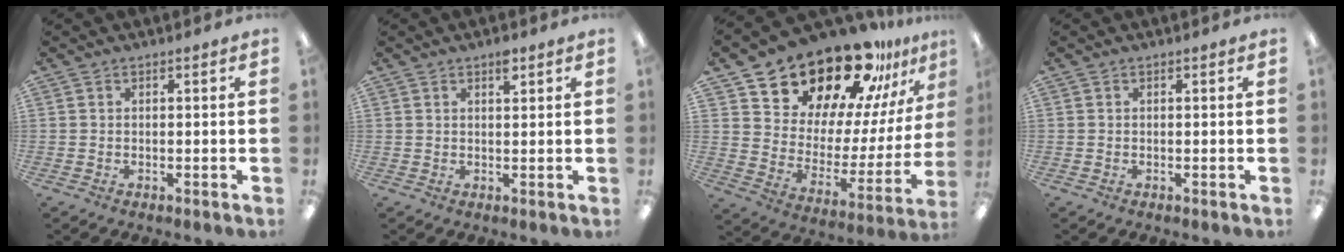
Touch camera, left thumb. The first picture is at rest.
{"total": 2.7, "force": [1.8, 1.0, 1.7], "torque": [-0.022, -0.005, 0.028]}
{"total": 22.9, "force": [19.5, 9.0, 8.0], "torque": [-0.129, -0.153, 0.344]}
{"total": 0.0}